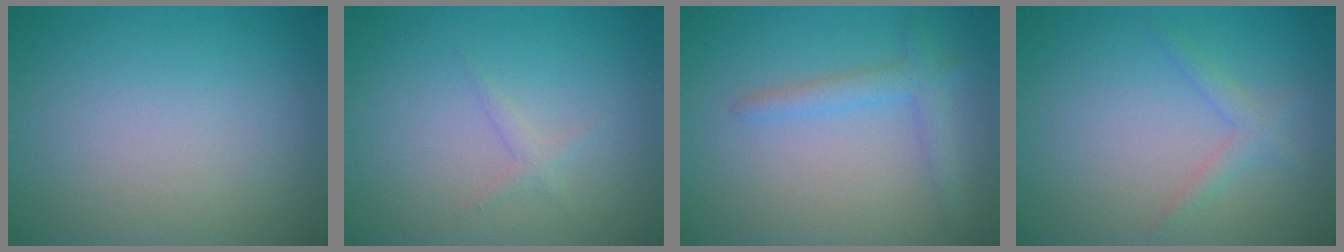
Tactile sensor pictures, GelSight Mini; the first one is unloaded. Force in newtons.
{"total": 0.9, "press": 0.9, "slide": 0.0}
{"total": 2.2, "press": 2.2, "slide": 0.1}
{"total": 1.5, "press": 1.5, "slide": 0.1}